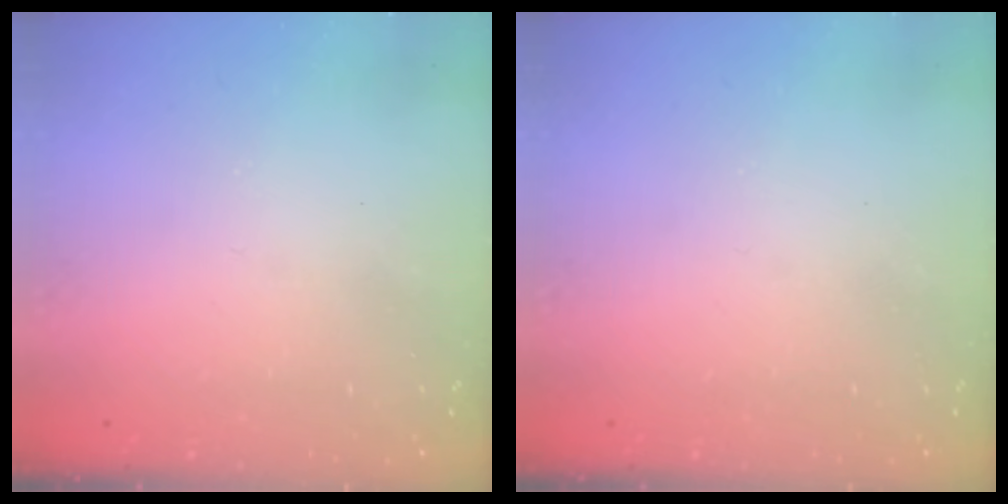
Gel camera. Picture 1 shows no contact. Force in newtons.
{"total": 0.0}